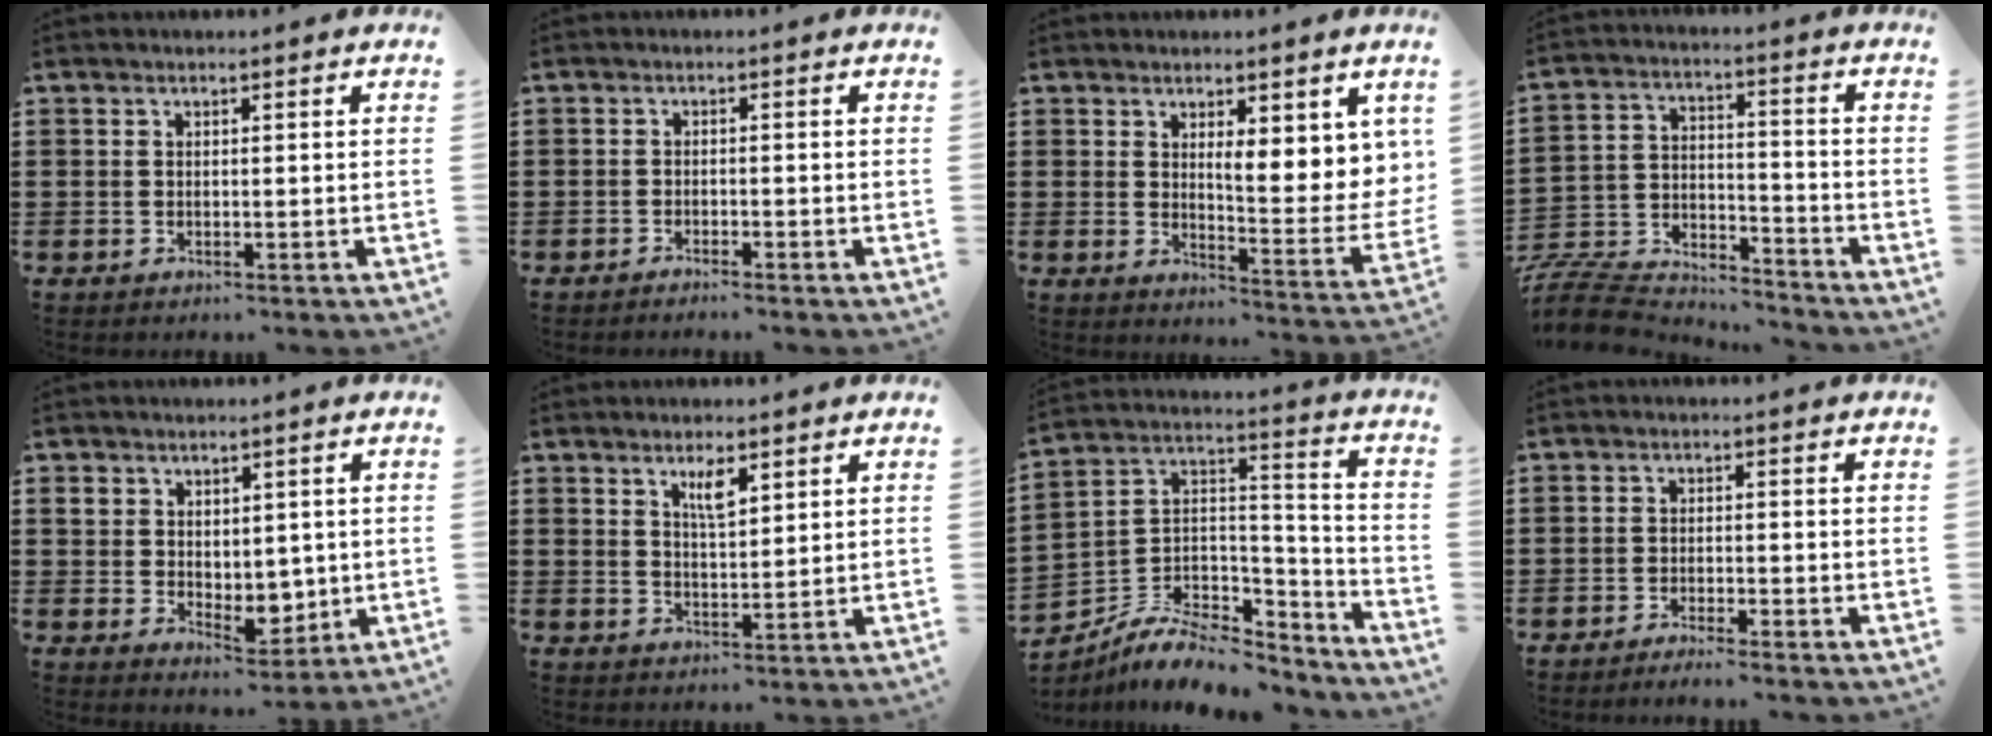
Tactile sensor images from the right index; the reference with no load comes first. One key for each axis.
{"total": 1.2, "fx": -1.1, "fy": -0.1, "fz": 0.2, "tx": -0.005, "ty": 0.001, "tz": -0.023}
{"total": 6.1, "fx": 3.7, "fy": 2.1, "fz": 4.3, "tx": -0.063, "ty": -0.033, "tz": 0.060}
{"total": 7.4, "fx": -7.0, "fy": 2.0, "fz": 1.1, "tx": -0.038, "ty": 0.004, "tz": -0.143}
{"total": 4.8, "fx": 1.9, "fy": 3.9, "fz": 2.0, "tx": -0.045, "ty": 0.005, "tz": 0.036}
{"total": 3.6, "fx": 2.2, "fy": 1.0, "fz": 2.7, "tx": -0.050, "ty": 0.001, "tz": 0.035}
{"total": 7.9, "fx": -5.8, "fy": 3.9, "fz": 3.7, "tx": -0.075, "ty": 0.009, "tz": -0.110}
{"total": 1.9, "fx": -1.8, "fy": -0.2, "fz": 0.4, "tx": -0.008, "ty": 0.003, "tz": -0.036}